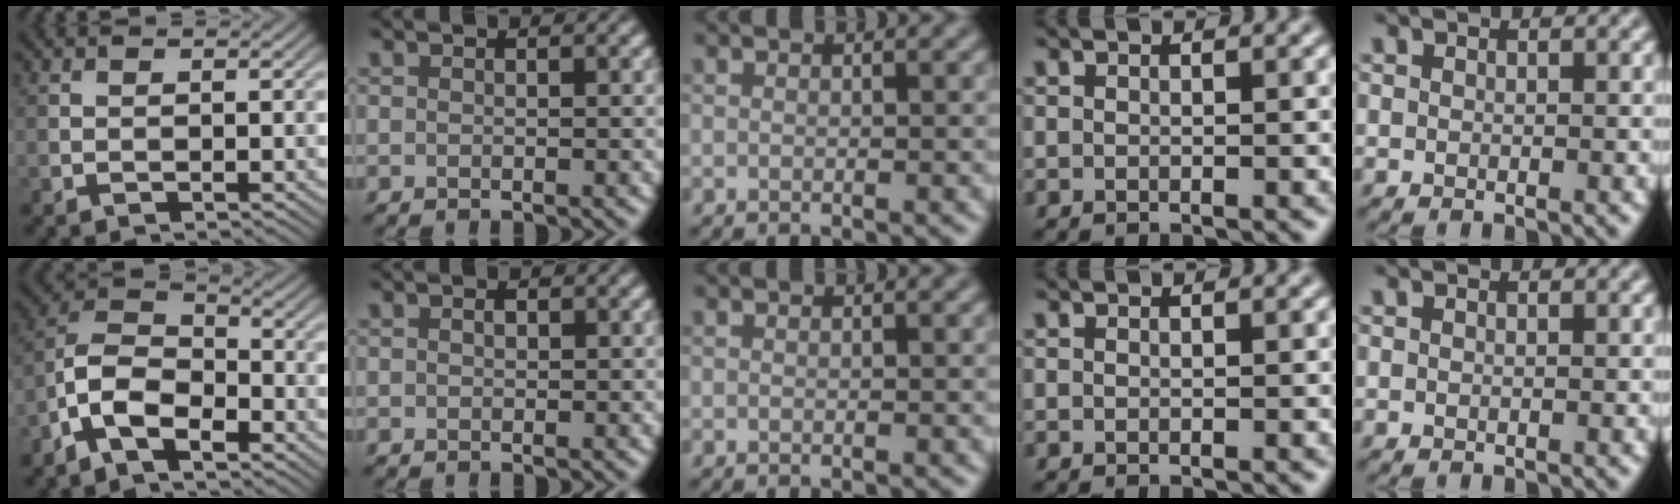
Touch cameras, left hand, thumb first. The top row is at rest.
{"thumb": {"total": 8.6, "force": [-4.7, 4.3, 5.8], "torque": [-0.116, 0.006, -0.107]}, "index": {"total": 0.8, "force": [0.0, 0.6, 0.5], "torque": [-0.007, 0.001, -0.003]}}